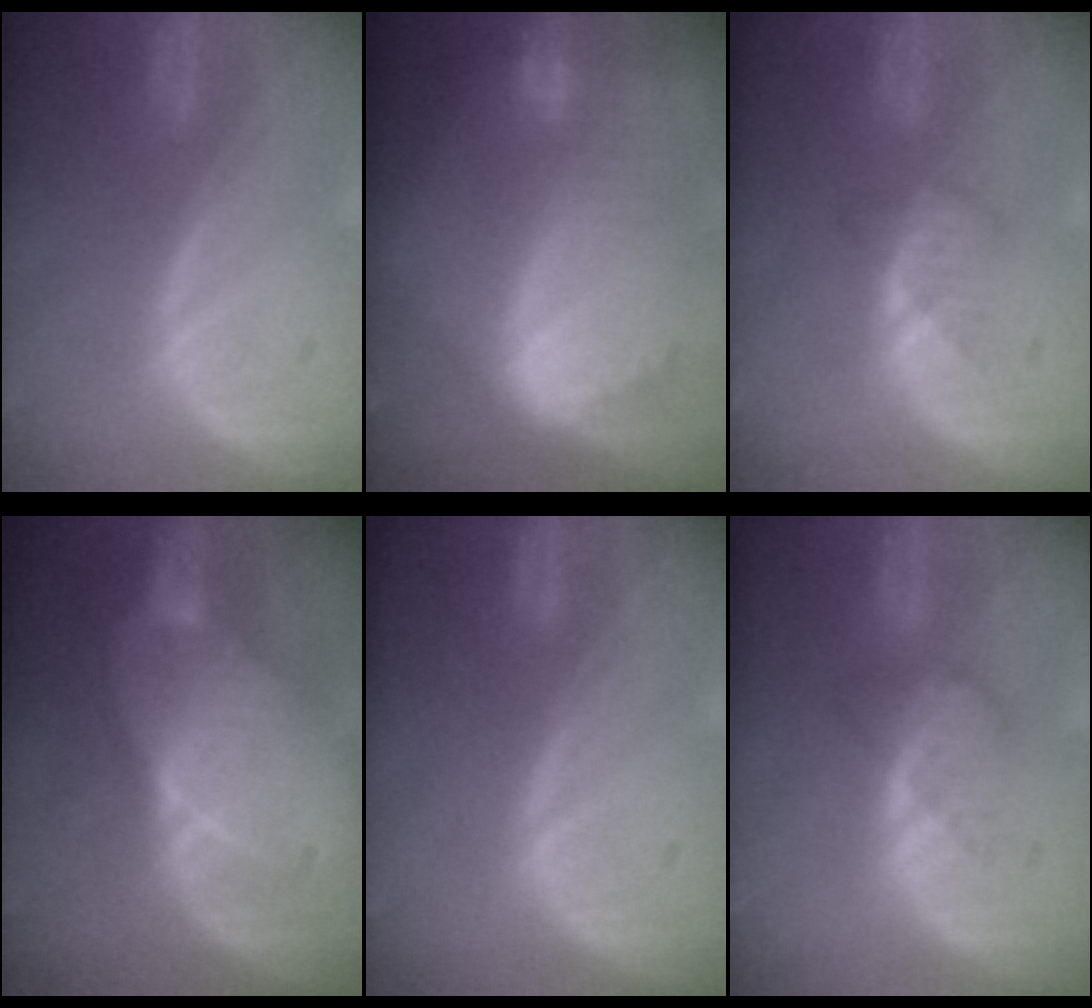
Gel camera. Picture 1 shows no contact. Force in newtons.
{"total": 10.4, "press": 8.9, "slide": 5.4}
{"total": 2.7, "press": 2.6, "slide": 0.7}
{"total": 7.4, "press": 6.9, "slide": 2.5}
{"total": 0.0}
{"total": 3.8, "press": 3.4, "slide": 1.6}